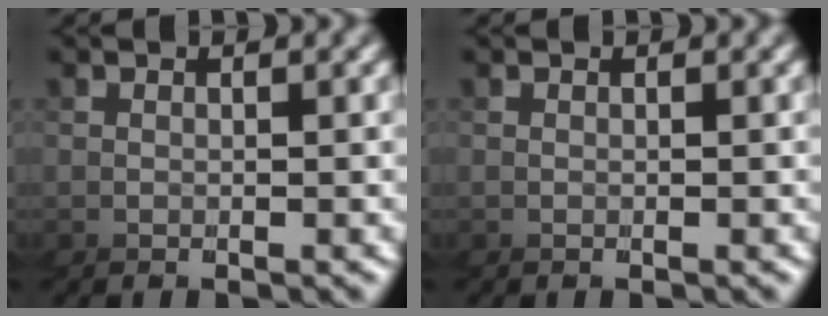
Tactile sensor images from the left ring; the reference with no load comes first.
{"total": 0.0}